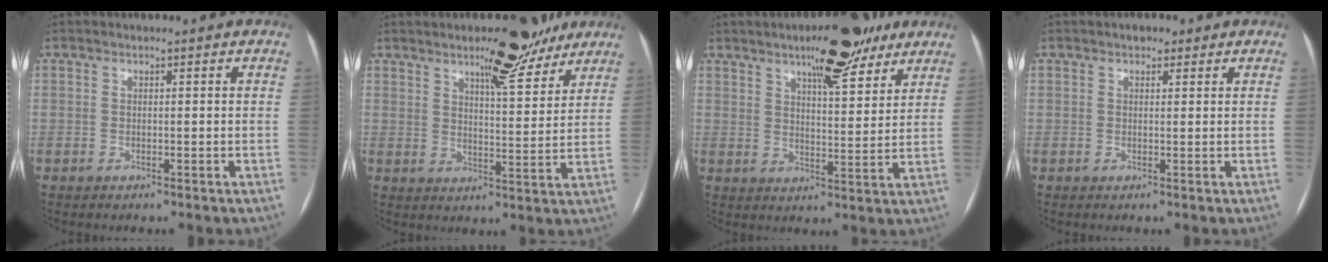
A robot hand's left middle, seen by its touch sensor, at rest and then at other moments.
{"total": 9.4, "force": [7.0, 2.2, 5.8], "torque": [-0.078, 0.001, 0.104]}
{"total": 11.3, "force": [7.7, 2.8, 7.8], "torque": [-0.110, 0.006, 0.114]}
{"total": 1.9, "force": [1.3, 1.1, 1.0], "torque": [-0.013, 0.006, 0.015]}